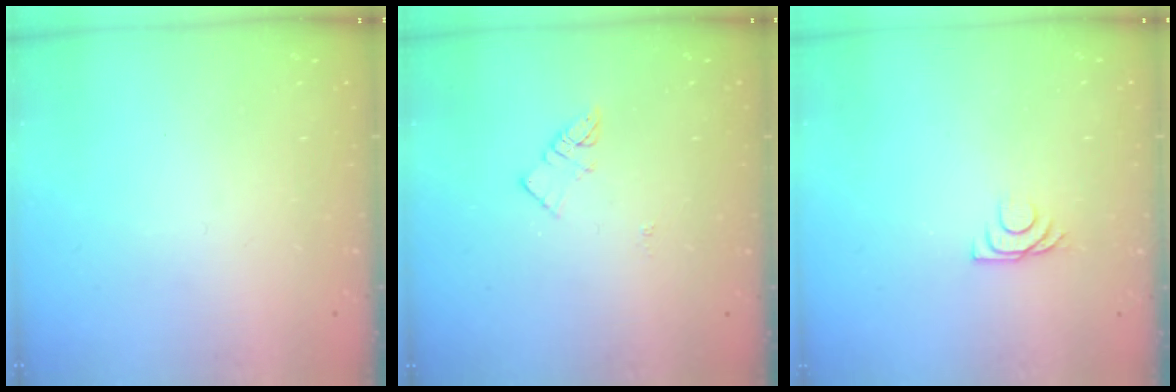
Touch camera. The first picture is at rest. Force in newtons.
{"total": 3.1, "press": 3.1, "slide": 0.3}
{"total": 5.3, "press": 5.3, "slide": 0.6}